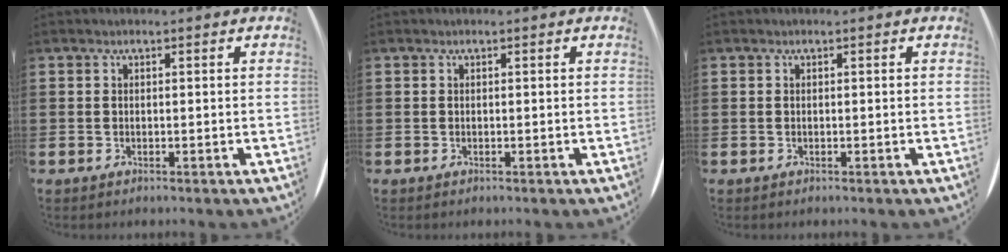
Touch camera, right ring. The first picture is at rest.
{"total": 0.0}
{"total": 0.0}